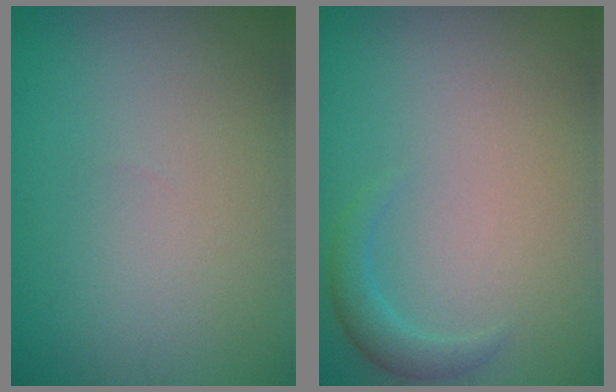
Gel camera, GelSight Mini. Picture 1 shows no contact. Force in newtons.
{"total": 1.6, "press": 1.6, "slide": 0.1}